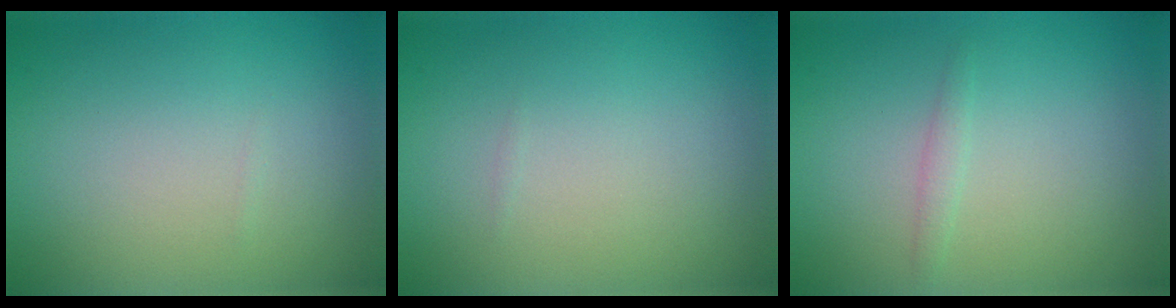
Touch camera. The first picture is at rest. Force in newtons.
{"total": 0.0}
{"total": 0.9, "press": 0.9, "slide": 0.0}